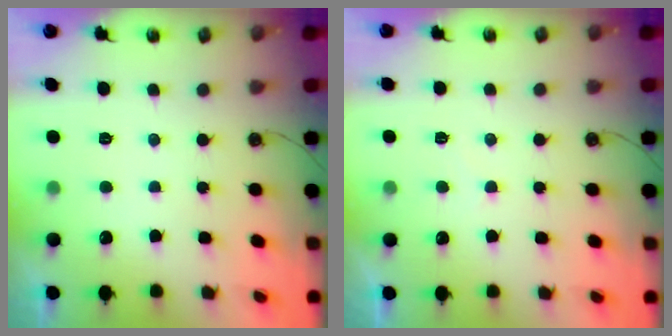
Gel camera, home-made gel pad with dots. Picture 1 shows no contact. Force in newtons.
{"total": 3.9, "press": 3.9, "slide": 0.5}